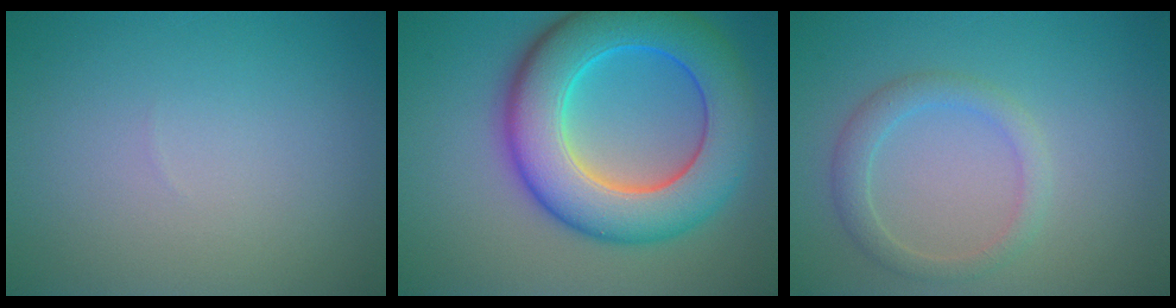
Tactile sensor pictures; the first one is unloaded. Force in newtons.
{"total": 11.0, "press": 11.0, "slide": 0.2}
{"total": 2.3, "press": 2.3, "slide": 0.0}